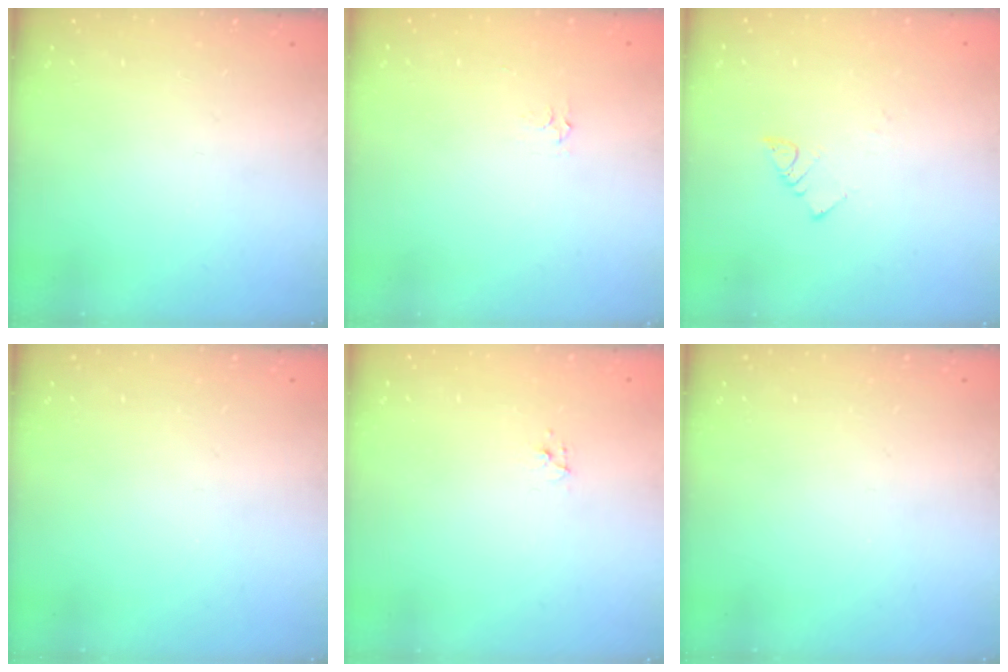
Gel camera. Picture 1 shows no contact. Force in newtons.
{"total": 3.4, "press": 3.4, "slide": 0.5}
{"total": 3.9, "press": 3.8, "slide": 0.5}
{"total": 0.0}
{"total": 3.9, "press": 3.9, "slide": 0.3}
{"total": 0.0}